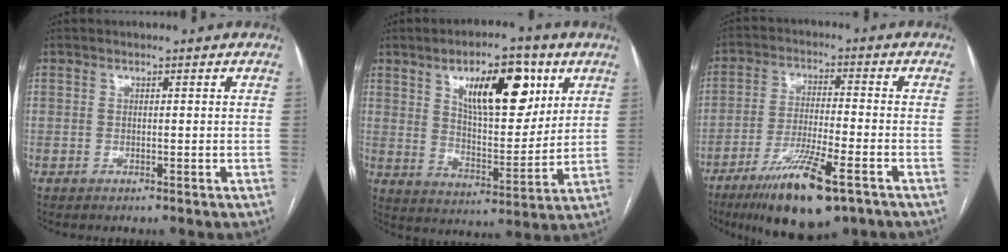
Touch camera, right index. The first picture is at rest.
{"total": 14.5, "force": [6.7, 5.4, 11.7], "torque": [-0.181, 0.010, 0.113]}
{"total": 13.4, "force": [-8.1, 2.1, 10.5], "torque": [-0.192, -0.027, -0.135]}